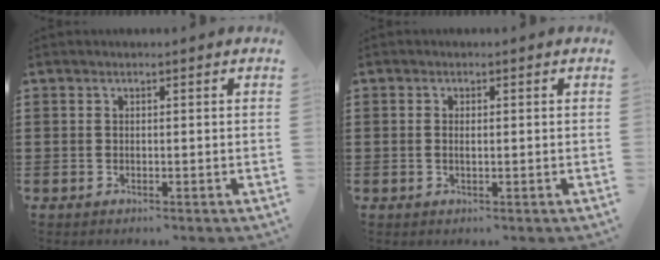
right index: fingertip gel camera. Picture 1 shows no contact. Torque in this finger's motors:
{"motor_torque": [-0.40, 1.73, -0.01, 0.00]}